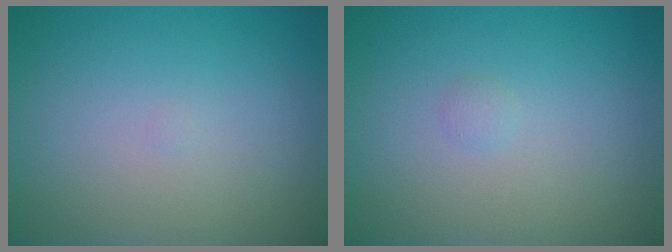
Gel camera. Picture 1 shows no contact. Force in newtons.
{"total": 0.5, "press": 0.5, "slide": 0.0}